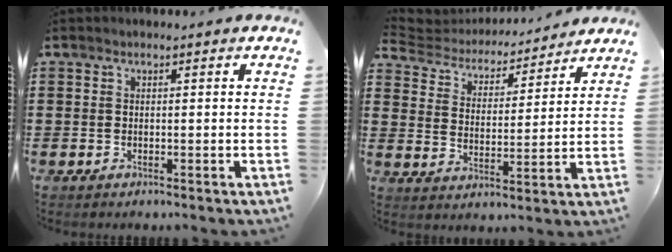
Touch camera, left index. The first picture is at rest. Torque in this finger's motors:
{"motor_torque": [-1.17, 0.97, -0.01, -0.05]}